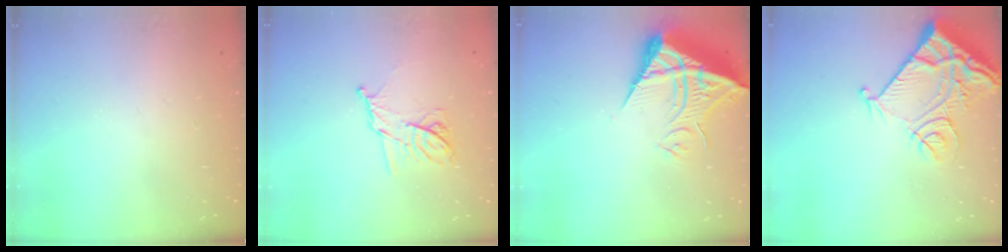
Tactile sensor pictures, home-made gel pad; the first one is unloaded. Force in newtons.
{"total": 10.3, "press": 10.3, "slide": 0.3}
{"total": 11.0, "press": 10.9, "slide": 1.2}
{"total": 13.6, "press": 13.5, "slide": 1.7}